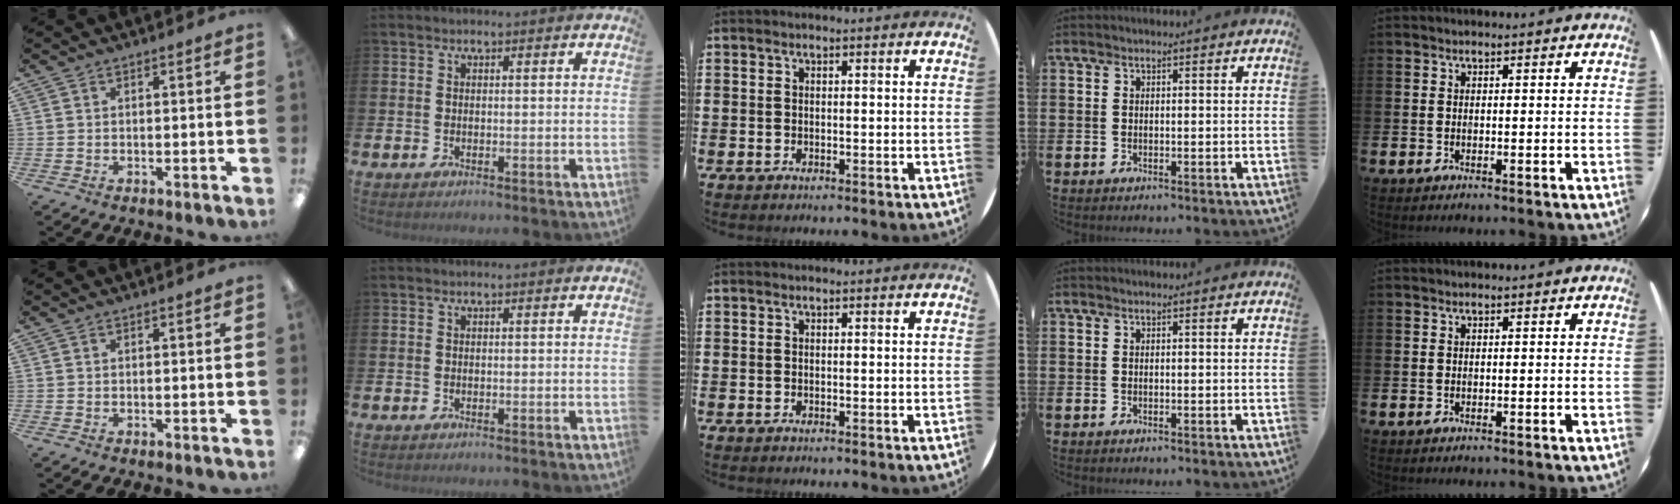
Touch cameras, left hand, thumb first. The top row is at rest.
{}